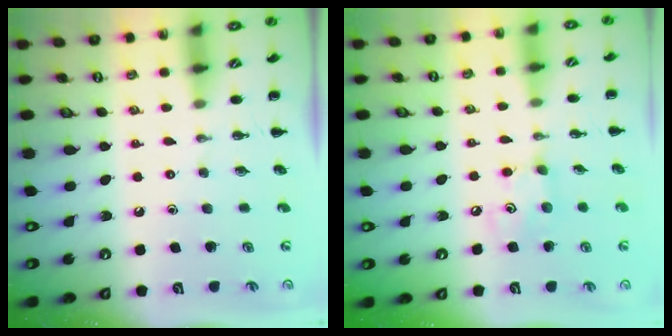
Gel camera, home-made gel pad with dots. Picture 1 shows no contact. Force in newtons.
{"total": 4.3, "press": 4.2, "slide": 0.7}